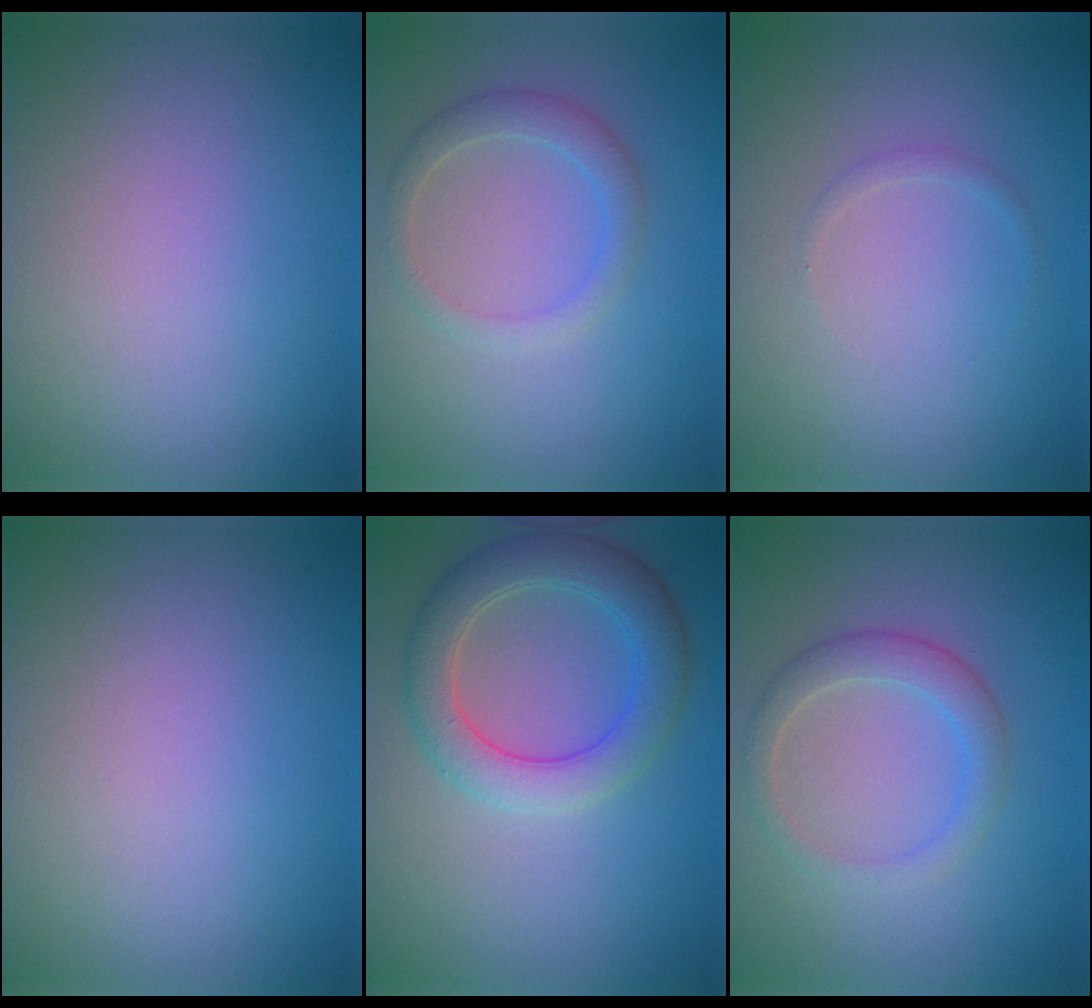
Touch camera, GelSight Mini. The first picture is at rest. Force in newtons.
{"total": 2.3, "press": 2.3, "slide": 0.1}
{"total": 0.6, "press": 0.6, "slide": 0.1}
{"total": 0.0}
{"total": 5.0, "press": 5.0, "slide": 0.4}
{"total": 2.7, "press": 2.7, "slide": 0.1}